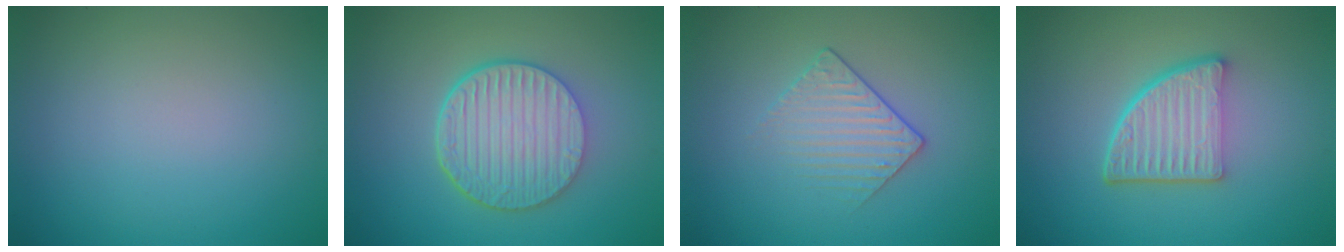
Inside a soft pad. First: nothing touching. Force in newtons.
{"total": 6.6, "press": 4.7, "slide": 4.6}
{"total": 1.9, "press": 1.6, "slide": 1.0}
{"total": 5.4, "press": 3.8, "slide": 3.8}